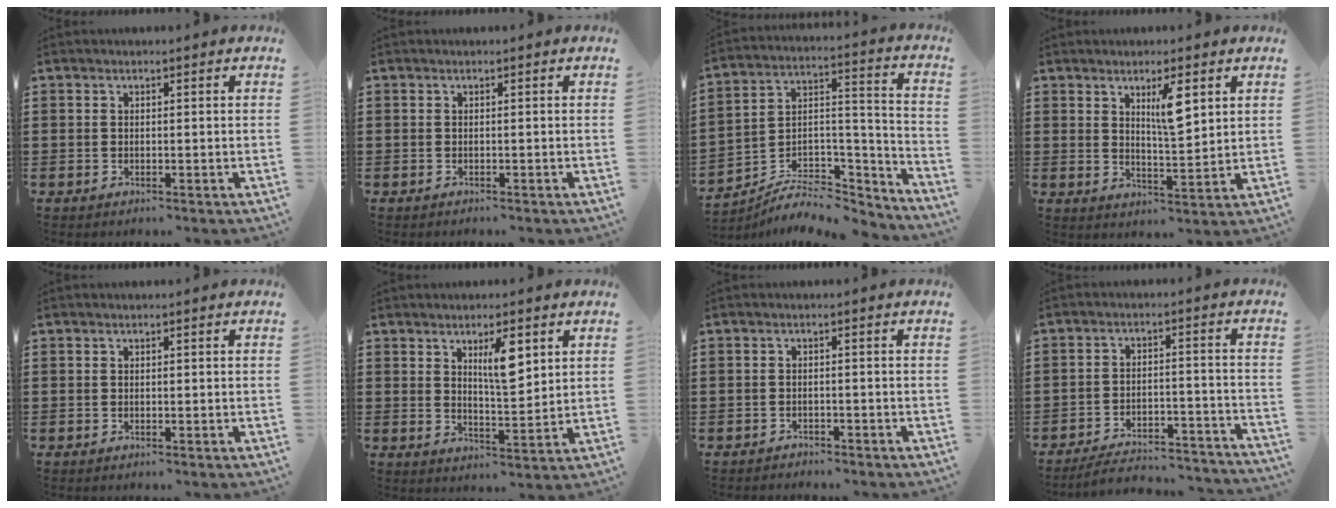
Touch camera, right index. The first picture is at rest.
{"total": 0.0}
{"total": 7.7, "force": [-6.1, 3.5, 3.0], "torque": [-0.048, 0.016, -0.115]}
{"total": 5.5, "force": [2.6, 1.4, 4.6], "torque": [-0.074, -0.004, 0.037]}
{"total": 0.0}
{"total": 6.2, "force": [2.9, 2.0, 5.2], "torque": [-0.086, -0.002, 0.043]}
{"total": 1.3, "force": [-1.3, 0.2, -0.1], "torque": [-0.003, 0.002, -0.030]}
{"total": 5.3, "force": [-5.0, 0.4, 1.6], "torque": [-0.028, 0.000, -0.097]}